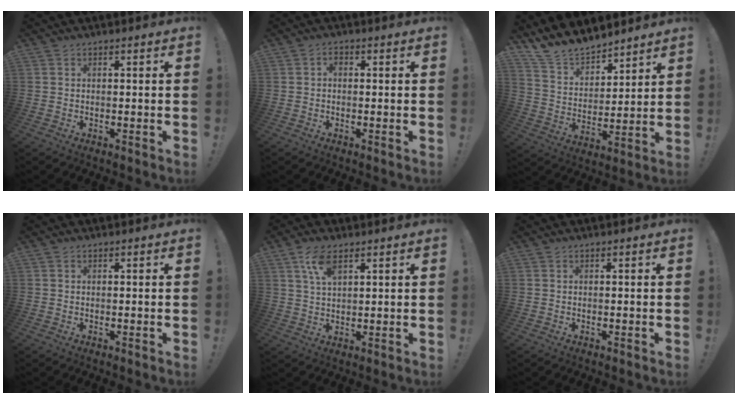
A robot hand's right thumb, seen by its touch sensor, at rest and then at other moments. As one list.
[{"total": 1.6, "force": [-0.5, 1.1, 1.1], "torque": [-0.024, 0.008, -0.010]}, {"total": 12.3, "force": [11.6, 3.7, 1.5], "torque": [-0.065, -0.102, 0.220]}, {"total": 0.0}, {"total": 6.7, "force": [3.8, 2.8, 4.7], "torque": [-0.091, -0.008, 0.069]}, {"total": 0.0}]